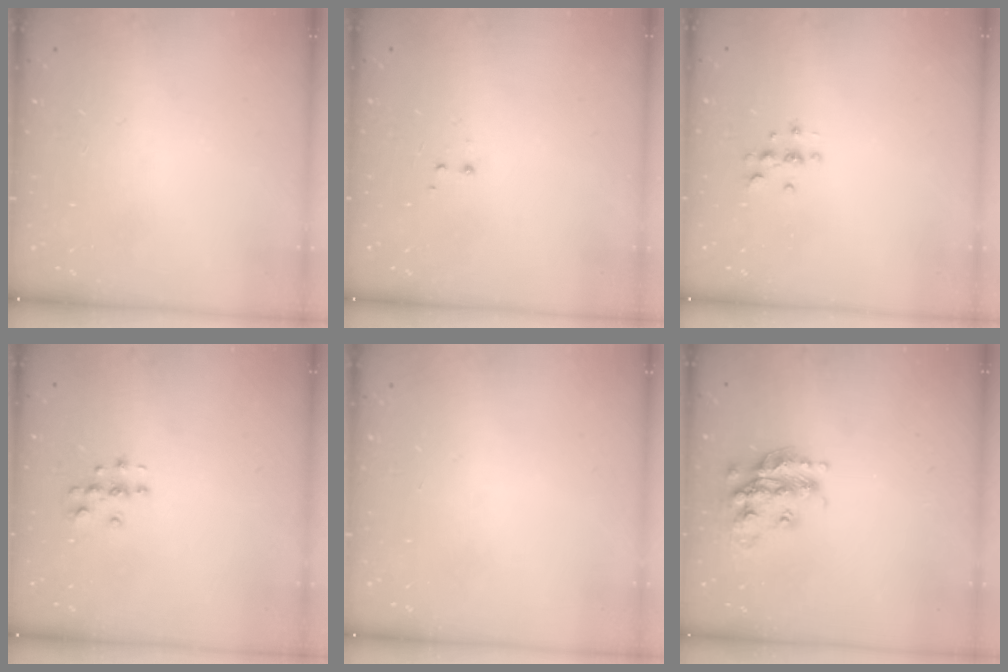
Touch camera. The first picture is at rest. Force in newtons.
{"total": 1.2, "press": 1.0, "slide": 0.6}
{"total": 3.3, "press": 3.3, "slide": 0.4}
{"total": 3.9, "press": 3.9, "slide": 0.5}
{"total": 0.0}
{"total": 17.3, "press": 17.3, "slide": 1.2}